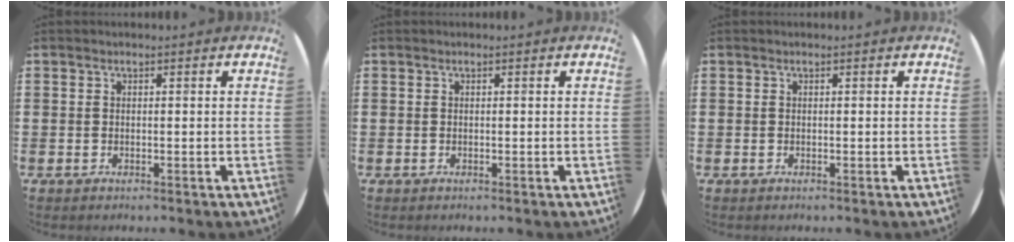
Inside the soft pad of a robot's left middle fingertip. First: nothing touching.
{"total": 0.0}
{"total": 0.0}